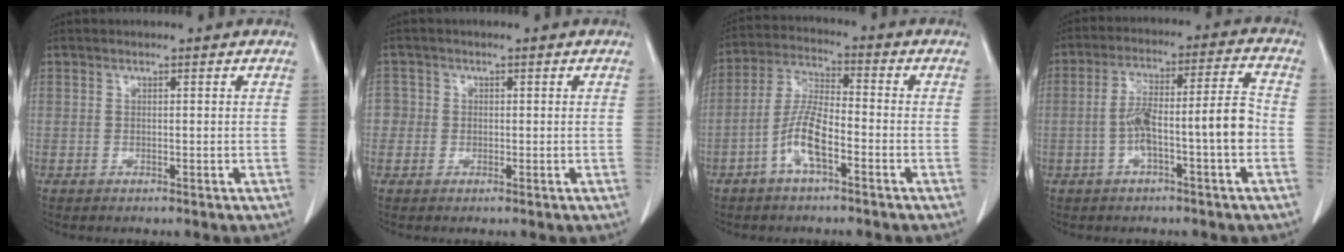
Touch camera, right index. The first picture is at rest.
{"total": 2.3, "force": [-0.2, 2.3, 0.1], "torque": [0.014, 0.008, -0.008]}
{"total": 7.6, "force": [-3.4, 2.0, 6.4], "torque": [-0.141, 0.008, -0.069]}
{"total": 10.3, "force": [-2.6, 0.7, 9.9], "torque": [-0.174, 0.029, -0.044]}